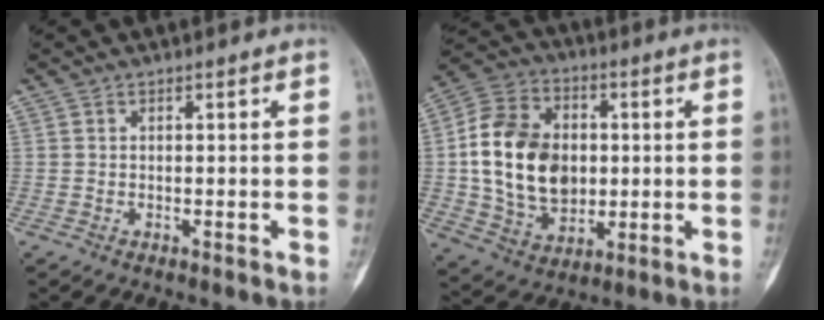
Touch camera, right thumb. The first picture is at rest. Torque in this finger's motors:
{"motor_torque": [-0.44, 1.64, 1.56, 0.19, 0.20]}